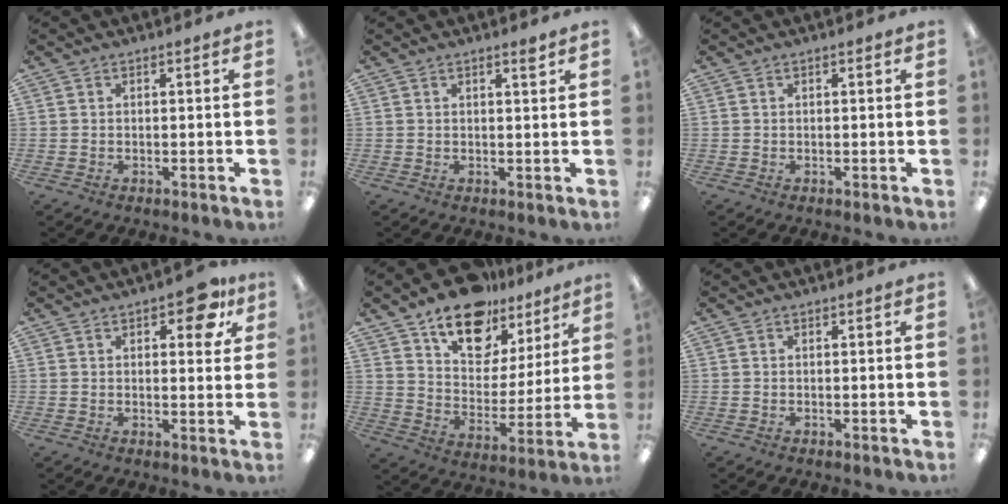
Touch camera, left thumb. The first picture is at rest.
{"total": 1.6, "force": [1.2, 0.1, 1.0], "torque": [-0.007, -0.008, 0.018]}
{"total": 0.0}
{"total": 8.1, "force": [4.2, 3.9, 5.8], "torque": [-0.066, -0.014, 0.066]}
{"total": 16.2, "force": [12.0, 9.0, 6.2], "torque": [-0.101, -0.079, 0.216]}
{"total": 0.0}